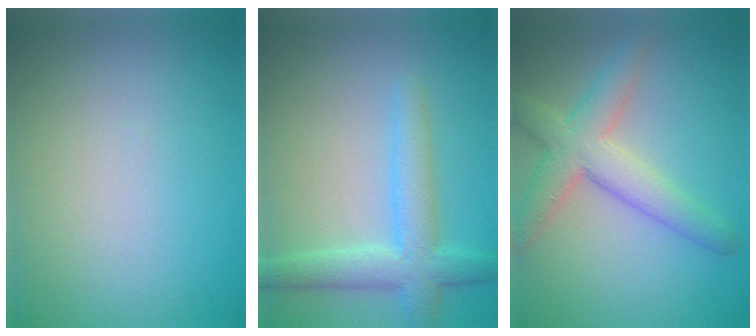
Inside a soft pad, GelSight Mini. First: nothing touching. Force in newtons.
{"total": 4.4, "press": 4.4, "slide": 0.2}
{"total": 5.3, "press": 5.3, "slide": 0.2}